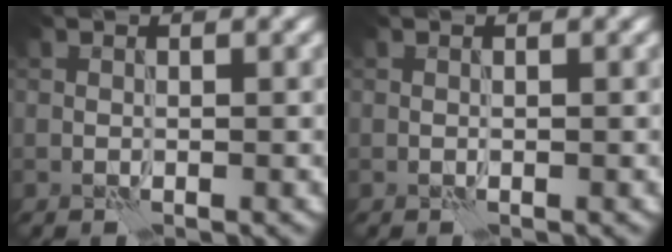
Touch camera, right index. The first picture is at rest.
{"total": 0.0}